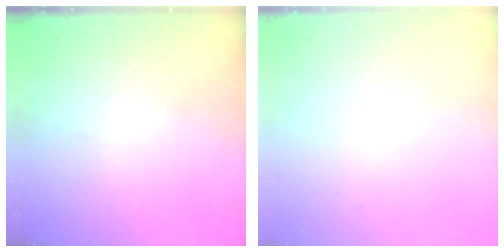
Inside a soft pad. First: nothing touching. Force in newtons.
{"total": 0.0}